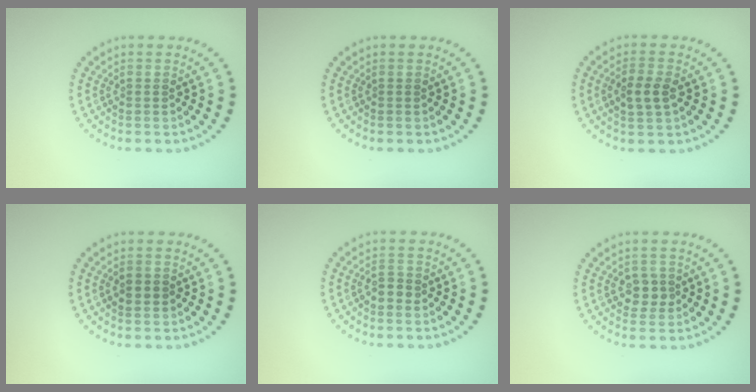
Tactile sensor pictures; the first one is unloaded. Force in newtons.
{"total": 0.0}
{"total": 2.4, "press": 2.3, "slide": 0.6}
{"total": 1.2, "press": 1.2, "slide": 0.2}
{"total": 1.3, "press": 1.3, "slide": 0.3}
{"total": 2.0, "press": 1.9, "slide": 0.6}